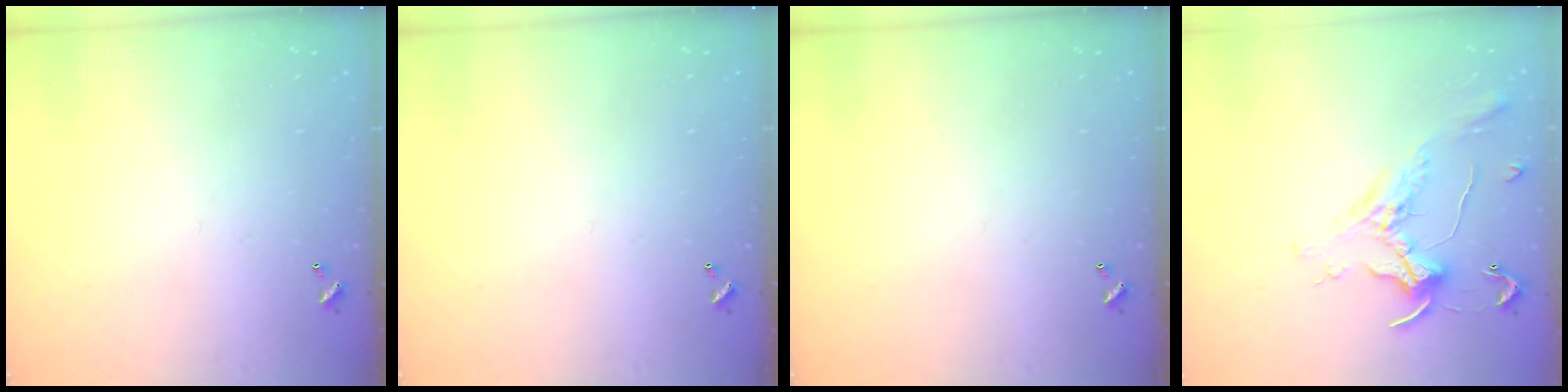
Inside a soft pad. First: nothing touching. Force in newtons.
{"total": 0.0}
{"total": 0.0}
{"total": 1.1, "press": 1.0, "slide": 0.4}